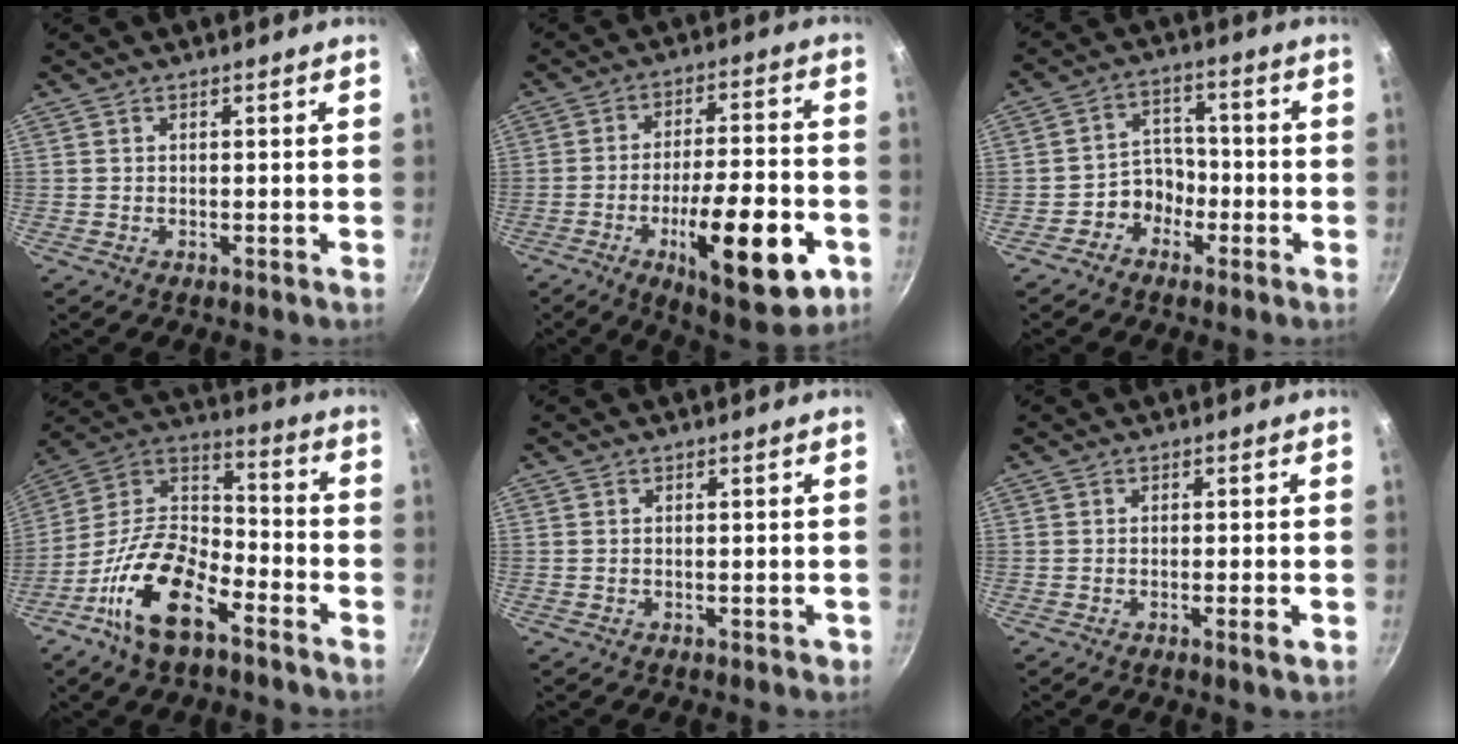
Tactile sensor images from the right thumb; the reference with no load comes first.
{"total": 20.4, "force": [-7.5, 6.6, 17.8], "torque": [-0.245, 0.027, -0.101]}
{"total": 5.6, "force": [-2.9, 4.5, 1.6], "torque": [0.016, 0.044, -0.052]}
{"total": 18.9, "force": [-9.9, 9.2, 13.2], "torque": [-0.230, 0.069, -0.207]}
{"total": 0.9, "force": [-0.3, 0.5, 0.7], "torque": [-0.007, 0.005, -0.003]}
{"total": 1.9, "force": [-0.7, 0.2, 1.7], "torque": [-0.034, 0.002, -0.012]}